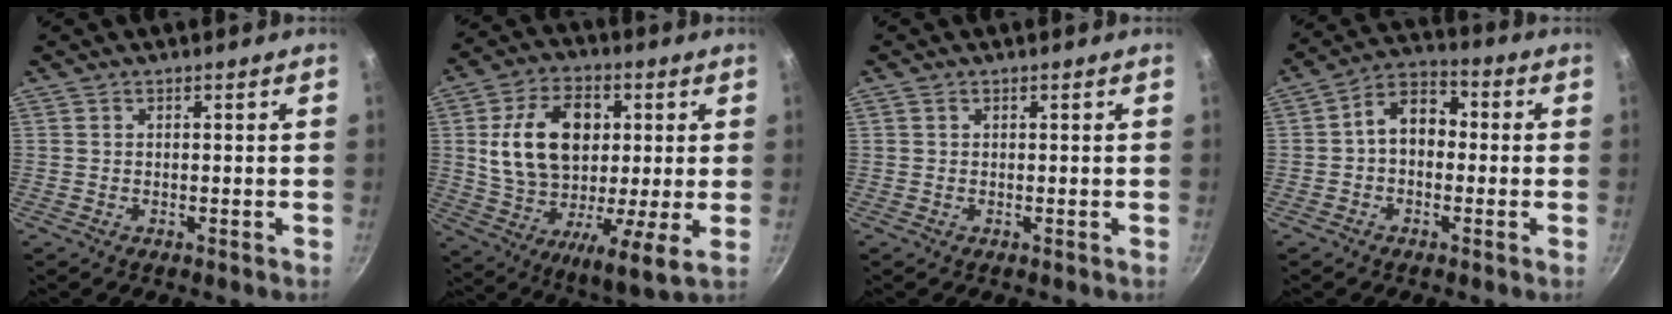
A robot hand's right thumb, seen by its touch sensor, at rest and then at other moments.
{"total": 20.6, "force": [4.1, 11.6, 16.5], "torque": [-0.263, -0.015, 0.056]}
{"total": 0.6, "force": [0.3, 0.5, 0.2], "torque": [-0.005, 0.003, 0.004]}
{"total": 8.6, "force": [-0.2, 6.3, 5.9], "torque": [-0.059, 0.031, -0.024]}